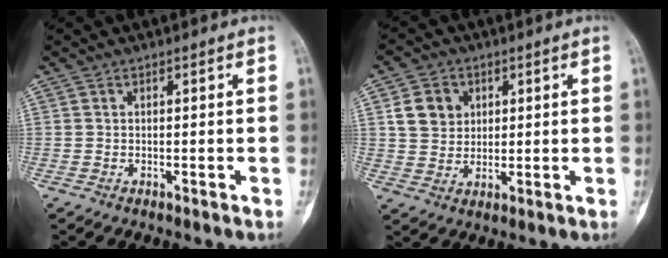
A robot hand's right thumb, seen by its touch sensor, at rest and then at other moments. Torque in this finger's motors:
{"motor_torque": [0.87, 1.01, 0.33, -0.38, 0.22]}